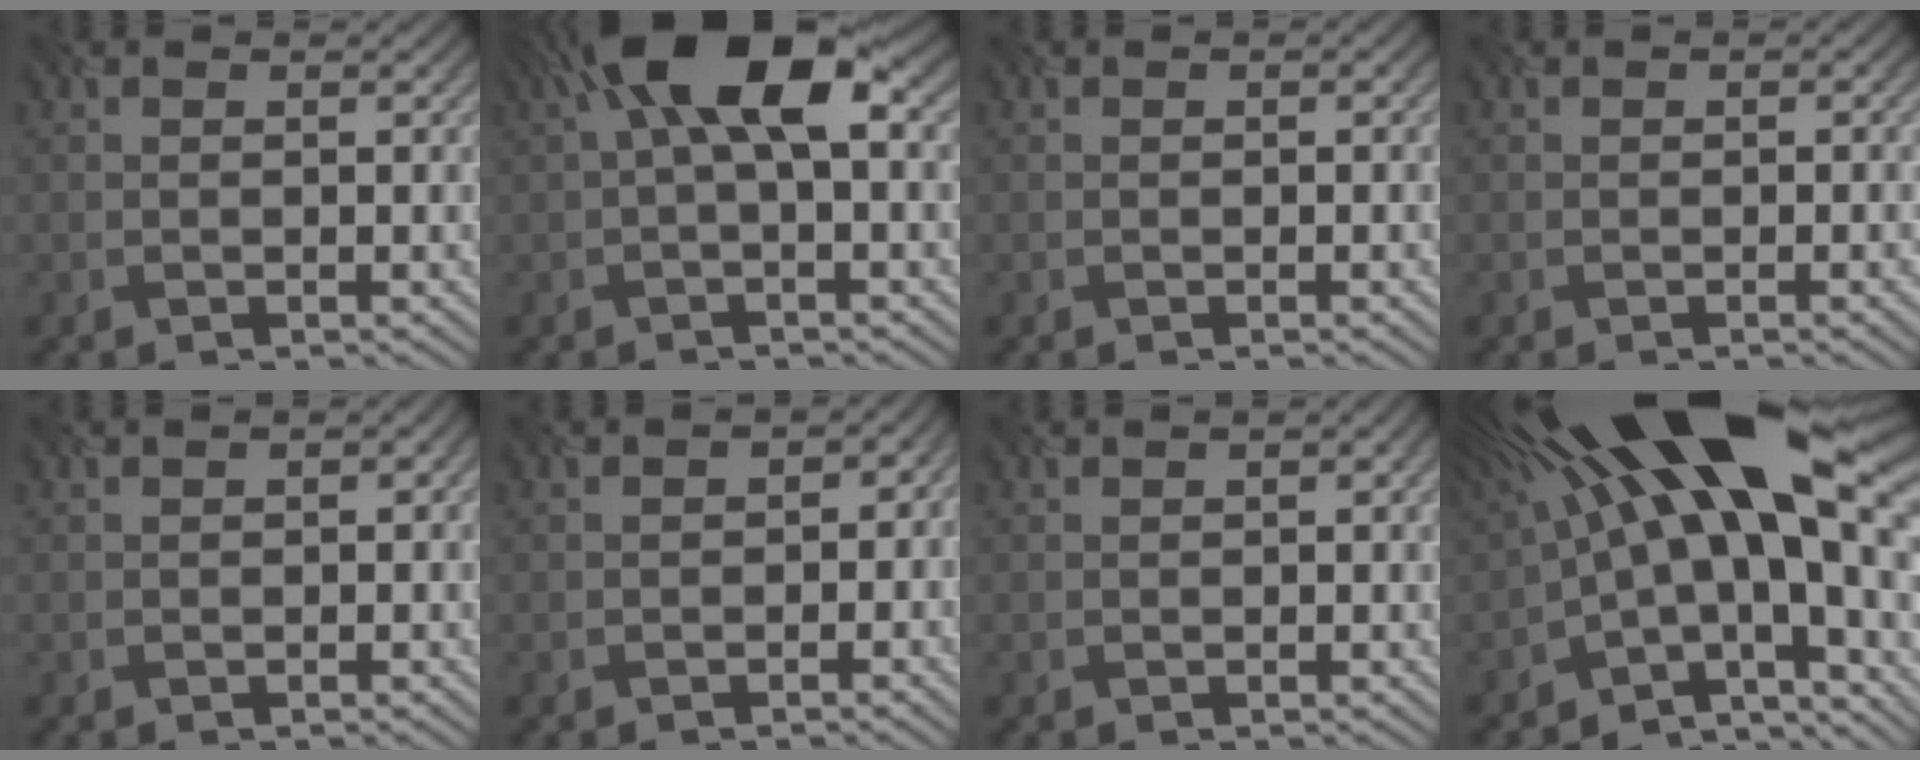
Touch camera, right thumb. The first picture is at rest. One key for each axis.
{"total": 10.4, "fx": 2.9, "fy": 3.9, "fz": 9.2, "tx": -0.162, "ty": 0.024, "tz": 0.047}
{"total": 0.9, "fx": -0.1, "fy": 0.3, "fz": 0.8, "tx": -0.007, "ty": -0.001, "tz": -0.008}
{"total": 1.7, "fx": -0.3, "fy": 0.6, "fz": 1.5, "tx": -0.009, "ty": 0.002, "tz": -0.011}
{"total": 1.2, "fx": -0.5, "fy": 0.5, "fz": 0.9, "tx": -0.013, "ty": 0.000, "tz": -0.006}
{"total": 2.2, "fx": -1.5, "fy": 1.2, "fz": 1.1, "tx": -0.017, "ty": -0.001, "tz": -0.019}
{"total": 1.6, "fx": 0.0, "fy": 0.7, "fz": 1.5, "tx": -0.014, "ty": 0.000, "tz": -0.003}
{"total": 19.8, "fx": 1.8, "fy": 7.2, "fz": 18.3, "tx": -0.262, "ty": 0.017, "tz": 0.019}